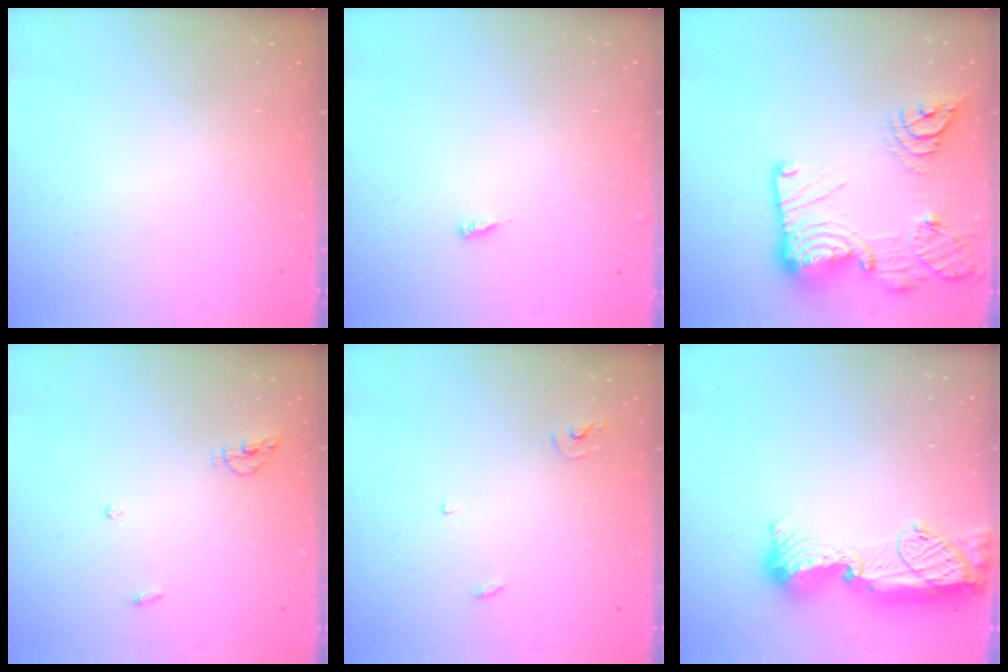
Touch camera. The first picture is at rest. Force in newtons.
{"total": 2.6, "press": 2.6, "slide": 0.3}
{"total": 22.9, "press": 22.8, "slide": 2.3}
{"total": 5.0, "press": 4.9, "slide": 0.2}
{"total": 3.0, "press": 3.0, "slide": 0.2}
{"total": 17.2, "press": 16.2, "slide": 5.8}